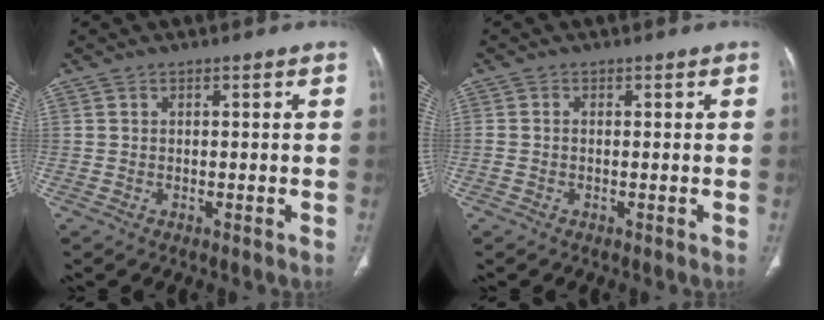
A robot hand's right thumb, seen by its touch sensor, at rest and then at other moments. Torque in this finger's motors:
{"motor_torque": [0.09, -0.57, -0.18, -0.03, -0.02]}